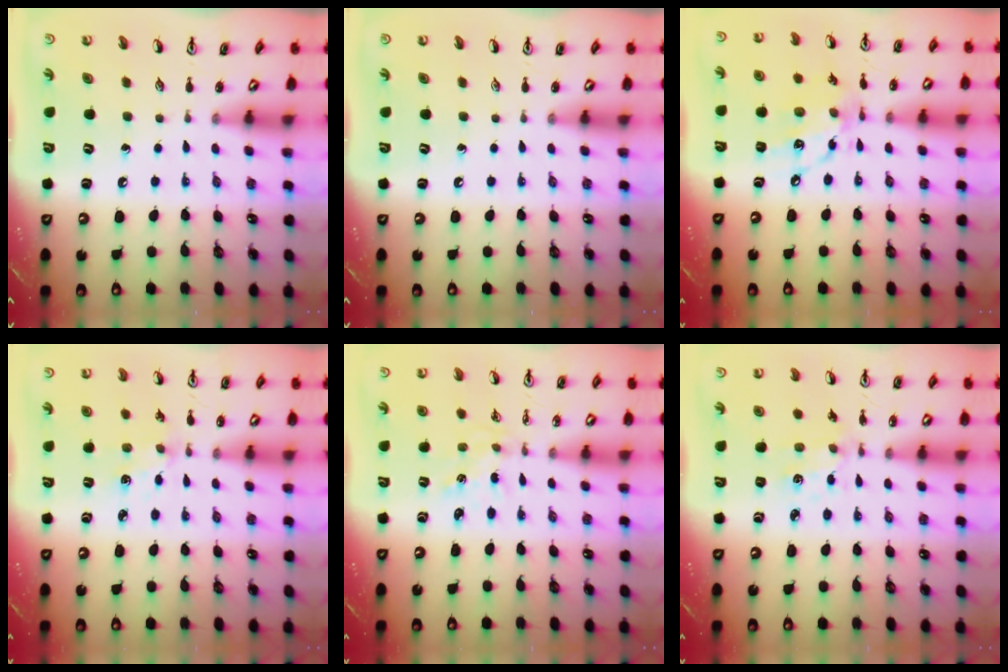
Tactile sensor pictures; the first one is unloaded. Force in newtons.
{"total": 0.0}
{"total": 11.9, "press": 11.9, "slide": 0.8}
{"total": 2.3, "press": 2.3, "slide": 0.3}
{"total": 0.7, "press": 0.7, "slide": 0.1}
{"total": 1.1, "press": 1.1, "slide": 0.3}